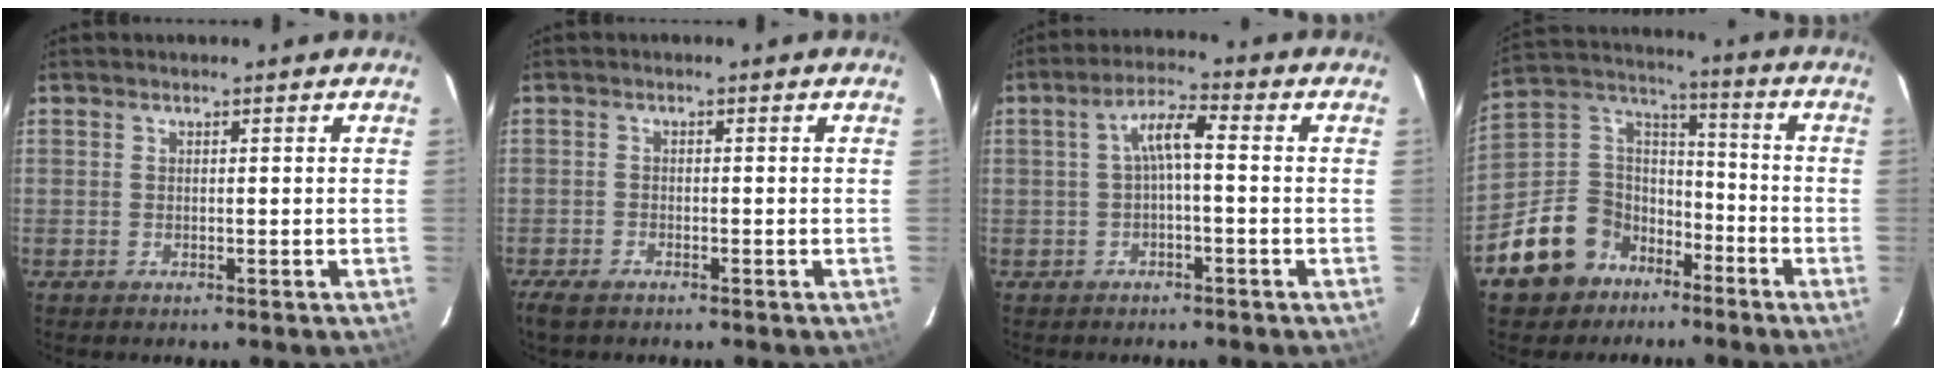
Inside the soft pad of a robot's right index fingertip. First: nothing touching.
{"total": 3.7, "force": [-2.8, 1.4, 1.9], "torque": [-0.052, -0.012, -0.057]}
{"total": 4.7, "force": [-0.5, 1.0, 4.6], "torque": [-0.092, 0.015, -0.008]}
{"total": 13.7, "force": [-8.5, 10.3, 3.2], "torque": [-0.089, 0.059, -0.136]}